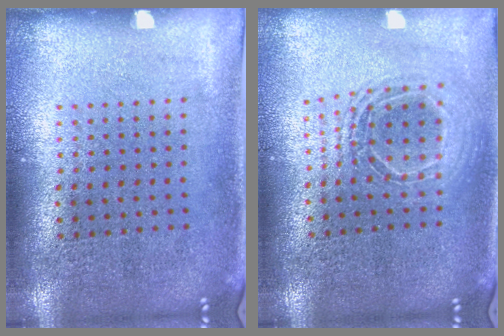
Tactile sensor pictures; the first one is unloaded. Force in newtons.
{"total": 1.5, "press": 1.3, "slide": 0.8}